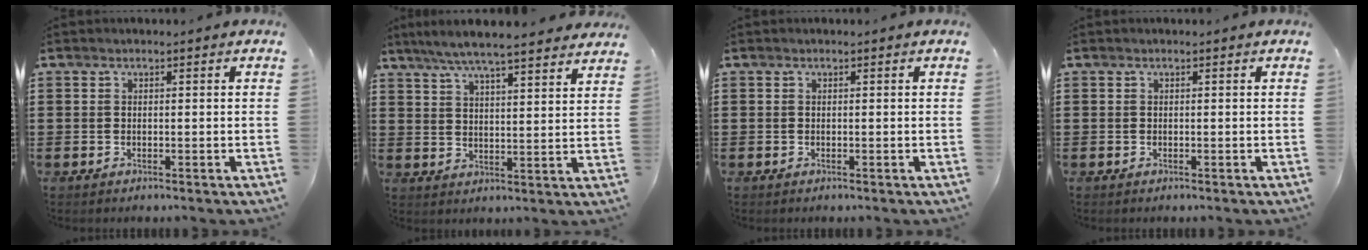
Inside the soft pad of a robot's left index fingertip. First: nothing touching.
{"total": 6.1, "force": [5.5, -0.1, 2.5], "torque": [-0.068, -0.023, 0.097]}
{"total": 0.0}
{"total": 0.0}